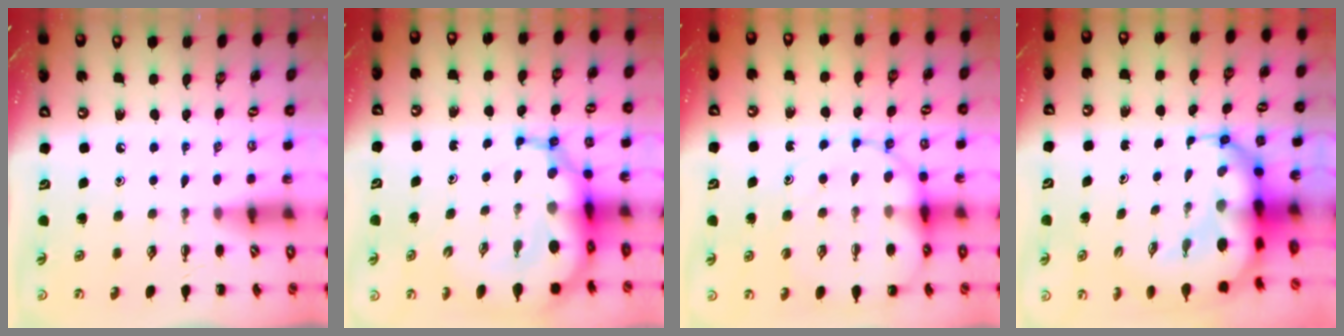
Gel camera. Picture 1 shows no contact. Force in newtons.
{"total": 13.3, "press": 12.9, "slide": 3.2}
{"total": 13.6, "press": 13.3, "slide": 2.6}
{"total": 11.3, "press": 10.9, "slide": 3.2}